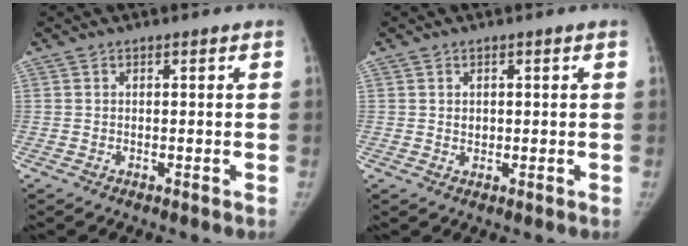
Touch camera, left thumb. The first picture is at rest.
{"total": 1.2, "force": [0.3, 1.0, 0.6], "torque": [-0.007, -0.001, 0.007]}